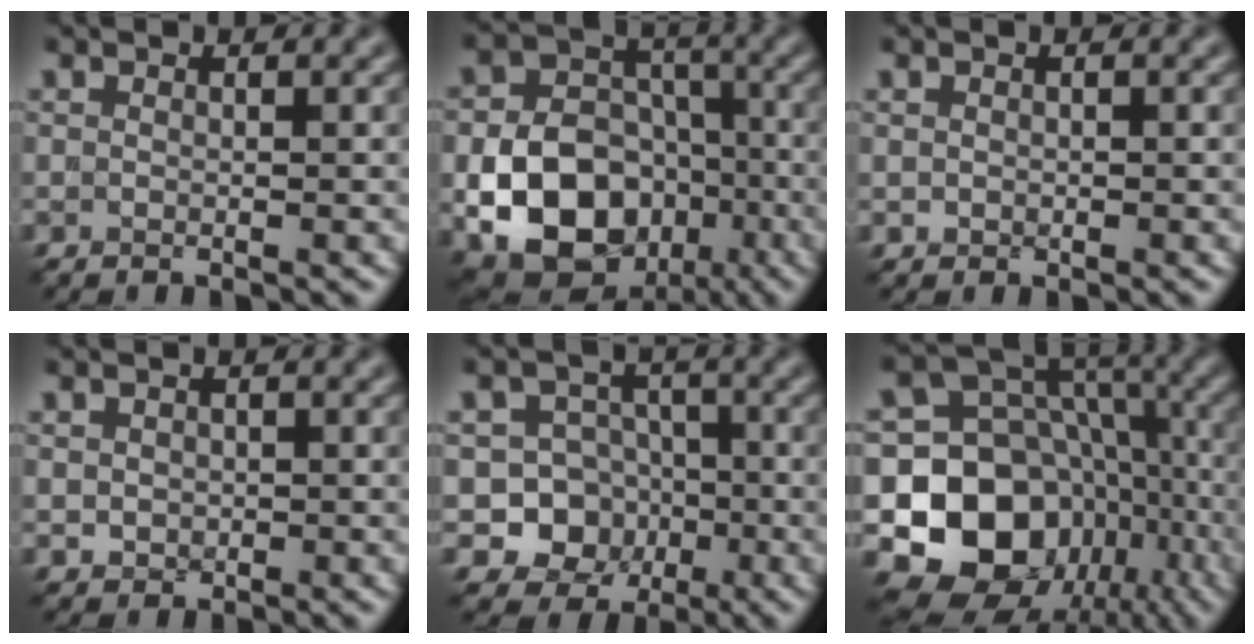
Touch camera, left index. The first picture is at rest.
{"total": 11.9, "force": [-4.0, 8.9, 6.7], "torque": [-0.119, -0.014, -0.081]}
{"total": 0.5, "force": [0.1, 0.5, 0.1], "torque": [0.002, -0.003, 0.001]}
{"total": 1.1, "force": [0.1, 1.1, 0.4], "torque": [-0.005, -0.004, 0.003]}
{"total": 7.4, "force": [-2.3, 6.7, 2.0], "torque": [-0.006, 0.003, -0.063]}
{"total": 15.6, "force": [-5.3, 12.6, 7.5], "torque": [-0.143, 0.003, -0.080]}